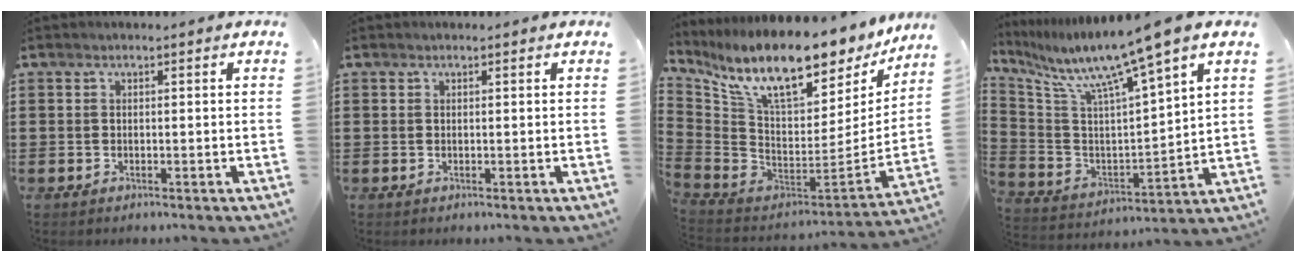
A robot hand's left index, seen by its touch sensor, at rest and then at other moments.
{"total": 0.0}
{"total": 14.7, "force": [10.9, 3.7, 9.1], "torque": [-0.191, -0.081, 0.187]}
{"total": 10.5, "force": [8.2, -0.7, 6.5], "torque": [-0.159, -0.062, 0.127]}